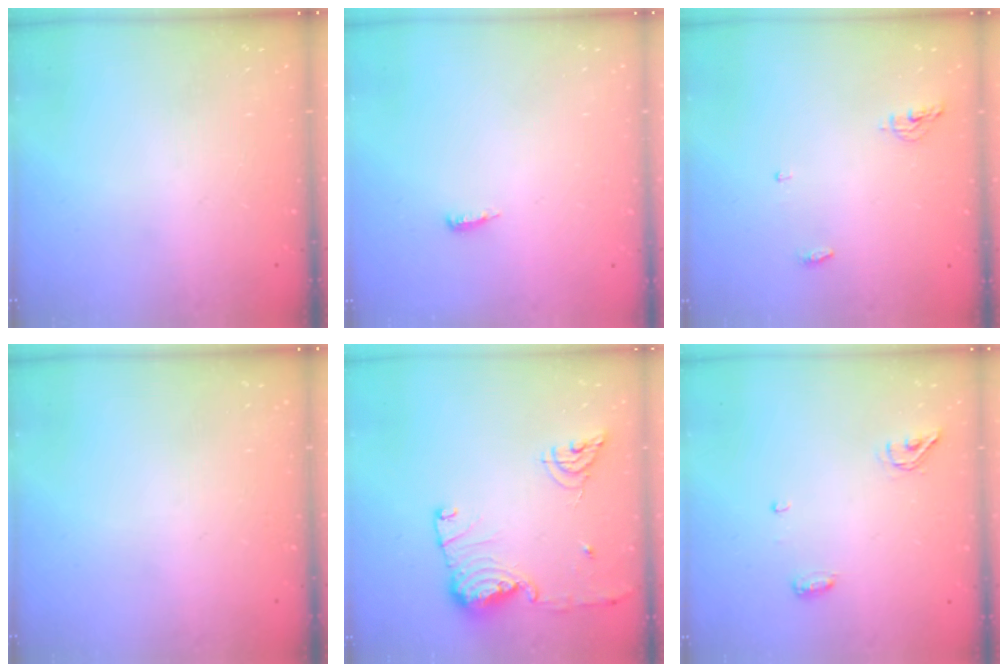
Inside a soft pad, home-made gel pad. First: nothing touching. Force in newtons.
{"total": 2.9, "press": 2.9, "slide": 0.4}
{"total": 7.2, "press": 4.7, "slide": 5.5}
{"total": 0.0}
{"total": 13.7, "press": 13.6, "slide": 1.5}
{"total": 5.6, "press": 5.5, "slide": 1.0}